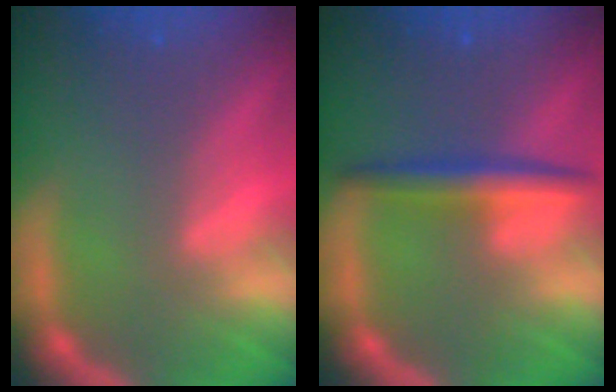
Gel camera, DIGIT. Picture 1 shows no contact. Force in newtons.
{"total": 3.5}